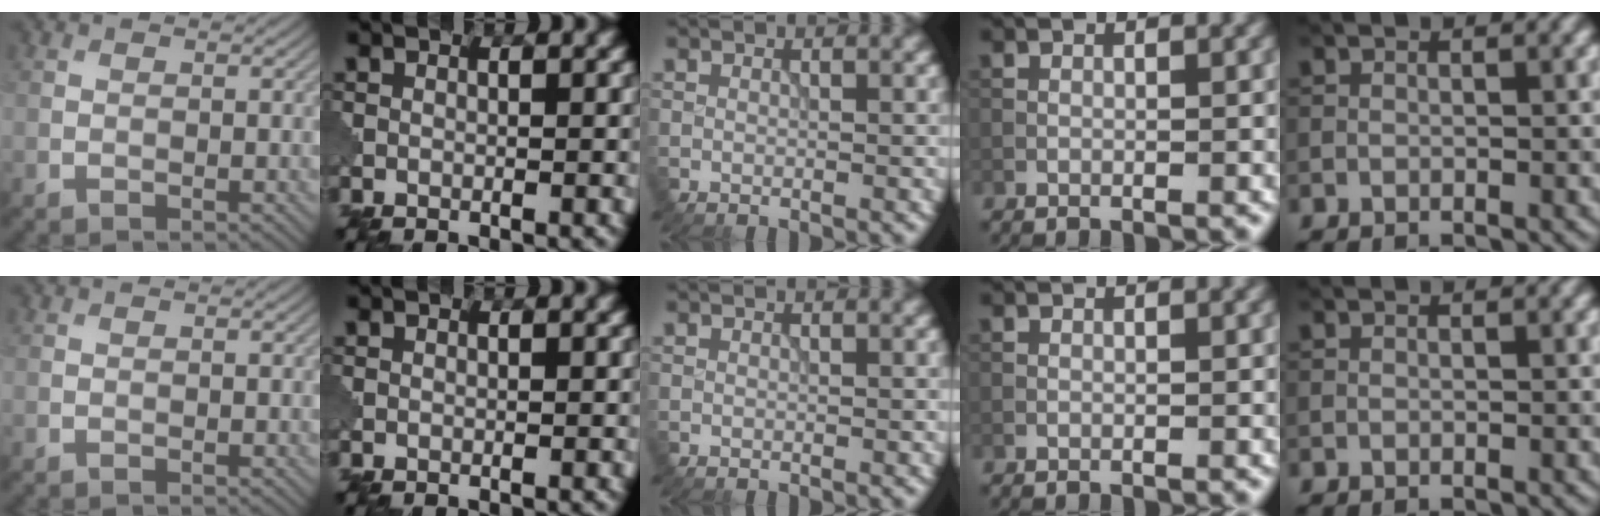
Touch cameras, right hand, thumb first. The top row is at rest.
{}